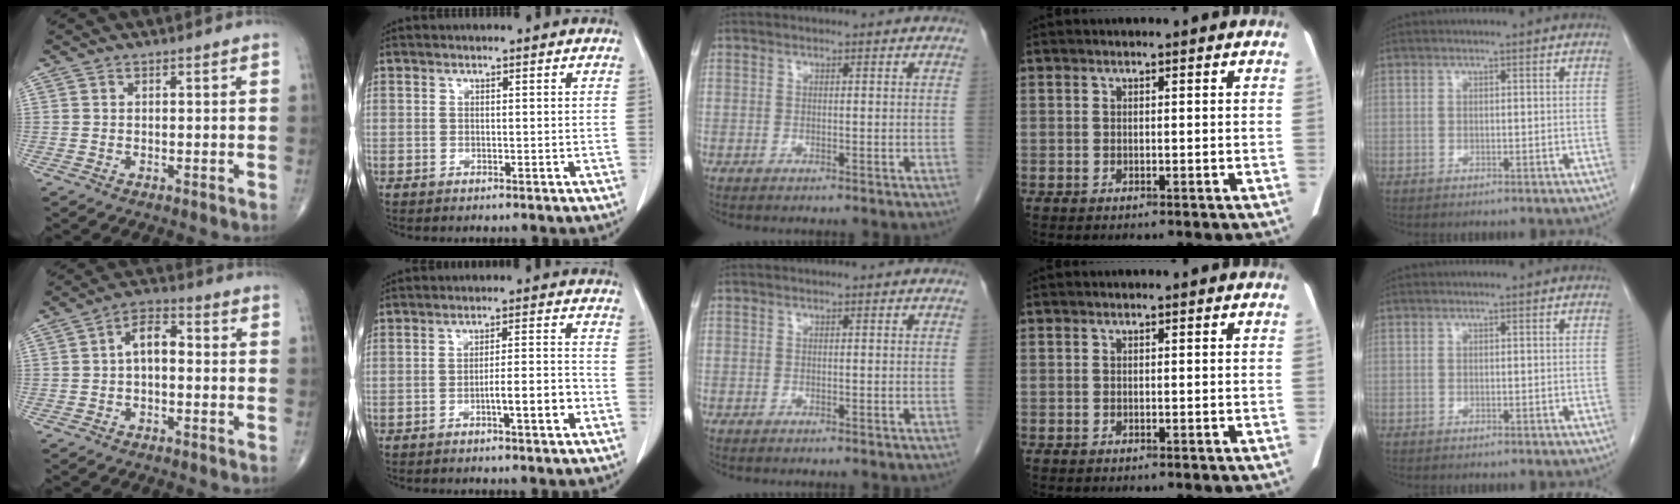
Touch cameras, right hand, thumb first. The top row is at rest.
{"thumb": {"total": 6.0, "force": [-0.2, 3.4, 4.9], "torque": [-0.070, 0.026, -0.015]}, "index": {"total": 5.7, "force": [-2.4, 0.4, 5.1], "torque": [-0.076, 0.007, -0.037]}}